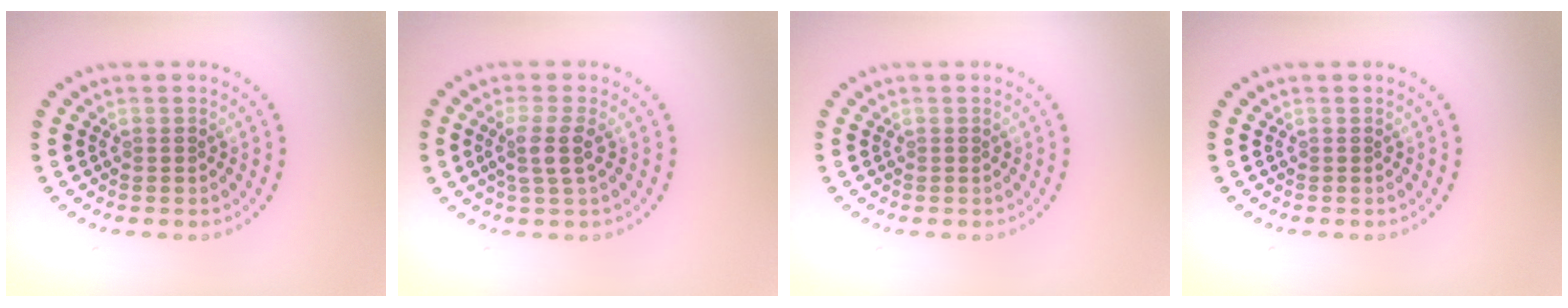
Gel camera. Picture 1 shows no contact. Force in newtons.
{"total": 2.4, "press": 2.0, "slide": 1.3}
{"total": 0.0}
{"total": 0.0}